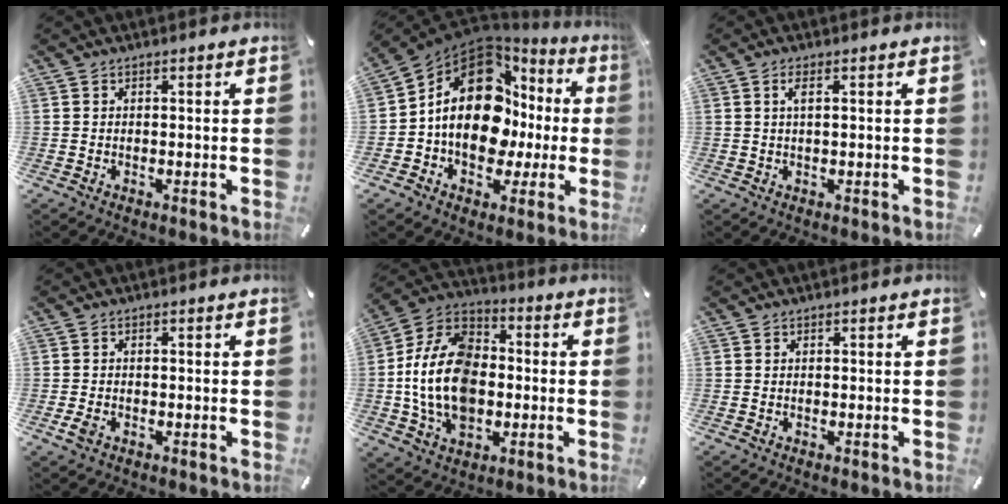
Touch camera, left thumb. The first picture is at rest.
{"total": 19.0, "force": [1.9, 13.3, 13.5], "torque": [-0.230, -0.007, 0.032]}
{"total": 2.4, "force": [0.6, 0.4, 2.2], "torque": [-0.046, 0.003, 0.009]}
{"total": 2.1, "force": [-0.8, 1.2, 1.5], "torque": [-0.040, -0.003, -0.017]}
{"total": 18.3, "force": [-2.5, 13.2, 12.4], "torque": [-0.284, 0.014, -0.050]}
{"total": 0.0}